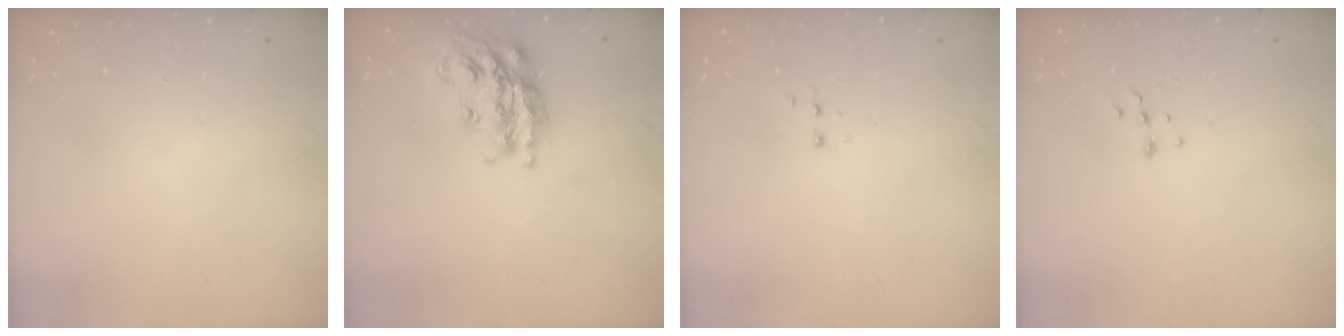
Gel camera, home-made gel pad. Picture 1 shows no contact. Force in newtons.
{"total": 19.4, "press": 19.4, "slide": 1.4}
{"total": 3.3, "press": 3.2, "slide": 0.7}
{"total": 6.7, "press": 6.7, "slide": 0.6}